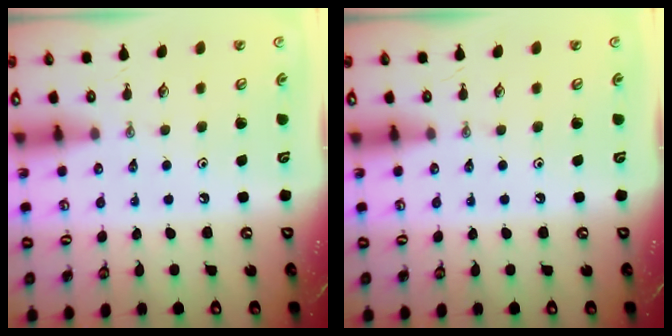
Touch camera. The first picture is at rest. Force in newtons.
{"total": 0.0}